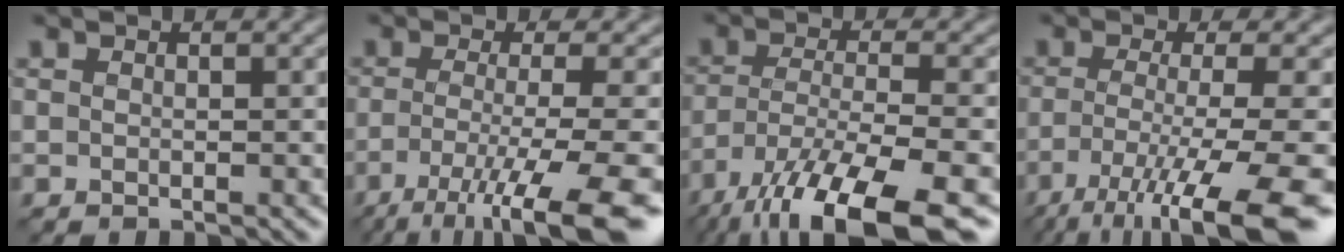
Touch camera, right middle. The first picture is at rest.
{"total": 10.0, "force": [-5.5, 2.3, 8.0], "torque": [-0.128, -0.015, -0.095]}
{"total": 12.8, "force": [-8.9, 3.6, 8.5], "torque": [-0.181, -0.019, -0.154]}
{"total": 11.5, "force": [-6.8, 2.4, 8.9], "torque": [-0.150, -0.013, -0.114]}